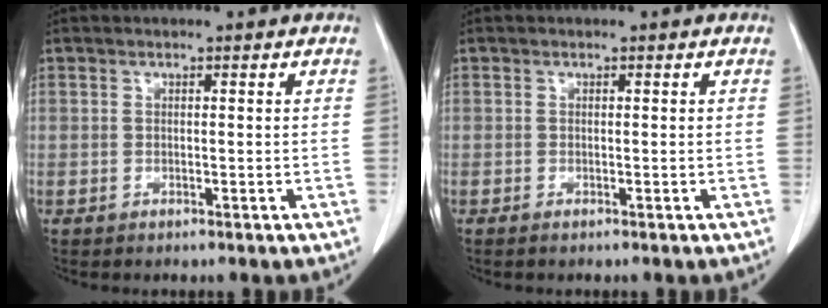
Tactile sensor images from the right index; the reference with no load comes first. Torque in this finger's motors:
{"motor_torque": [0.13, -0.11, 0.06, 0.01]}